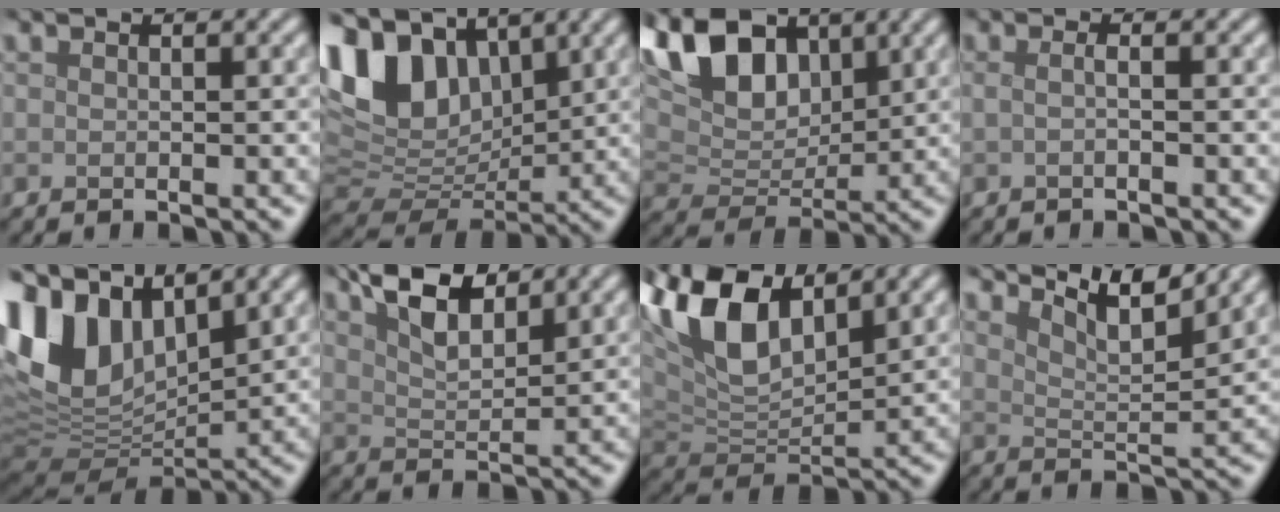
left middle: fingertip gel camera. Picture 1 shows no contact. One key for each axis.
{"total": 11.8, "fx": 5.4, "fy": 7.4, "fz": 7.5, "tx": -0.164, "ty": 0.019, "tz": 0.097}
{"total": 11.5, "fx": 5.3, "fy": 6.9, "fz": 7.5, "tx": -0.164, "ty": 0.016, "tz": 0.083}
{"total": 1.1, "fx": -0.2, "fy": 0.4, "fz": 1.1, "tx": -0.015, "ty": -0.006, "tz": -0.010}
{"total": 12.2, "fx": 5.4, "fy": 7.4, "fz": 8.1, "tx": -0.195, "ty": 0.017, "tz": 0.098}
{"total": 5.9, "fx": 3.9, "fy": 2.3, "fz": 3.7, "tx": -0.071, "ty": 0.008, "tz": 0.071}
{"total": 11.0, "fx": 5.8, "fy": 5.7, "fz": 7.5, "tx": -0.174, "ty": 0.022, "tz": 0.102}
{"total": 6.0, "fx": 4.9, "fy": 1.0, "fz": 3.3, "tx": -0.063, "ty": -0.003, "tz": 0.075}